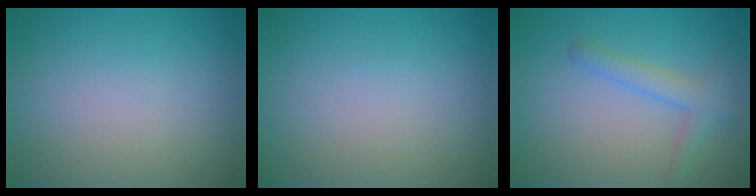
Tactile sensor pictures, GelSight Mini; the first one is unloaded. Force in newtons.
{"total": 0.0}
{"total": 2.4, "press": 2.4, "slide": 0.1}